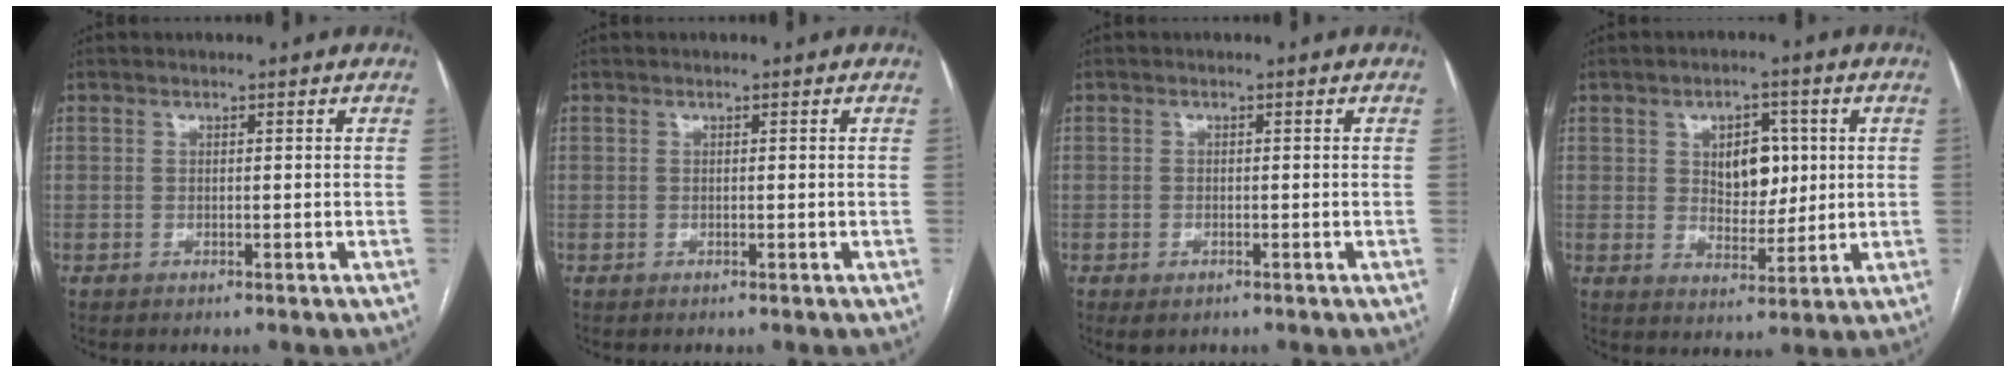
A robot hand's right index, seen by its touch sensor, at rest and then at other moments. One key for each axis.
{"total": 0.0}
{"total": 1.7, "fx": -0.9, "fy": 1.0, "fz": 1.0, "tx": -0.018, "ty": -0.002, "tz": -0.005}
{"total": 7.1, "fx": 1.7, "fy": 4.4, "fz": 5.3, "tx": -0.075, "ty": 0.009, "tz": 0.035}